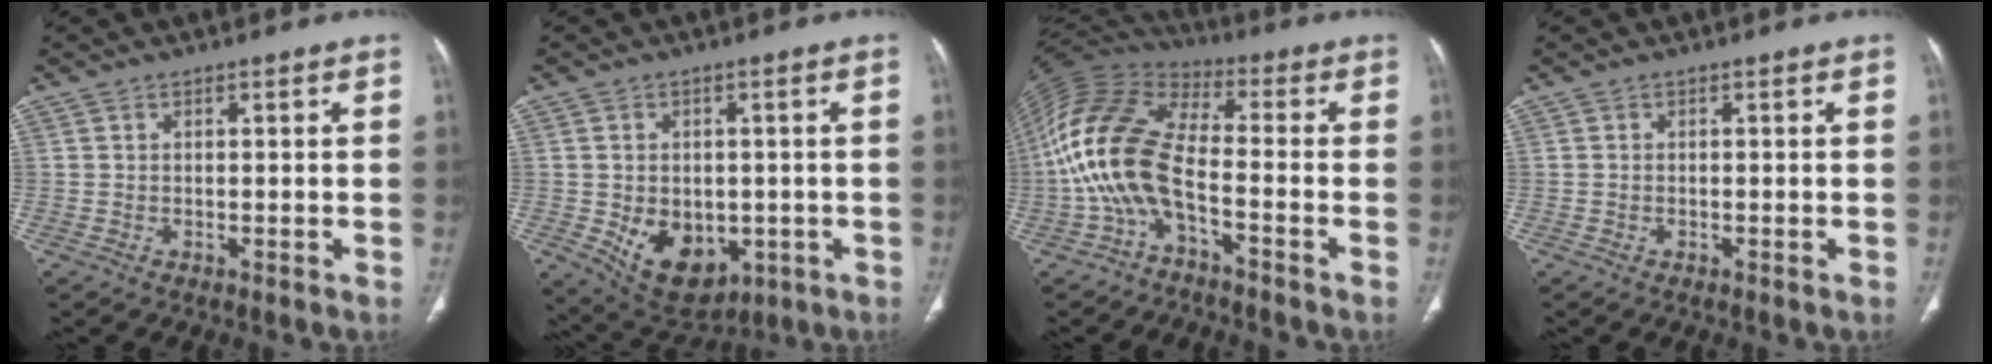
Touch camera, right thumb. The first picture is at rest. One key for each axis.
{"total": 11.9, "fx": -2.8, "fy": 8.2, "fz": 8.1, "tx": -0.096, "ty": -0.004, "tz": -0.020}
{"total": 14.3, "fx": -4.3, "fy": 6.3, "fz": 12.1, "tx": -0.264, "ty": 0.060, "tz": -0.096}
{"total": 0.0}